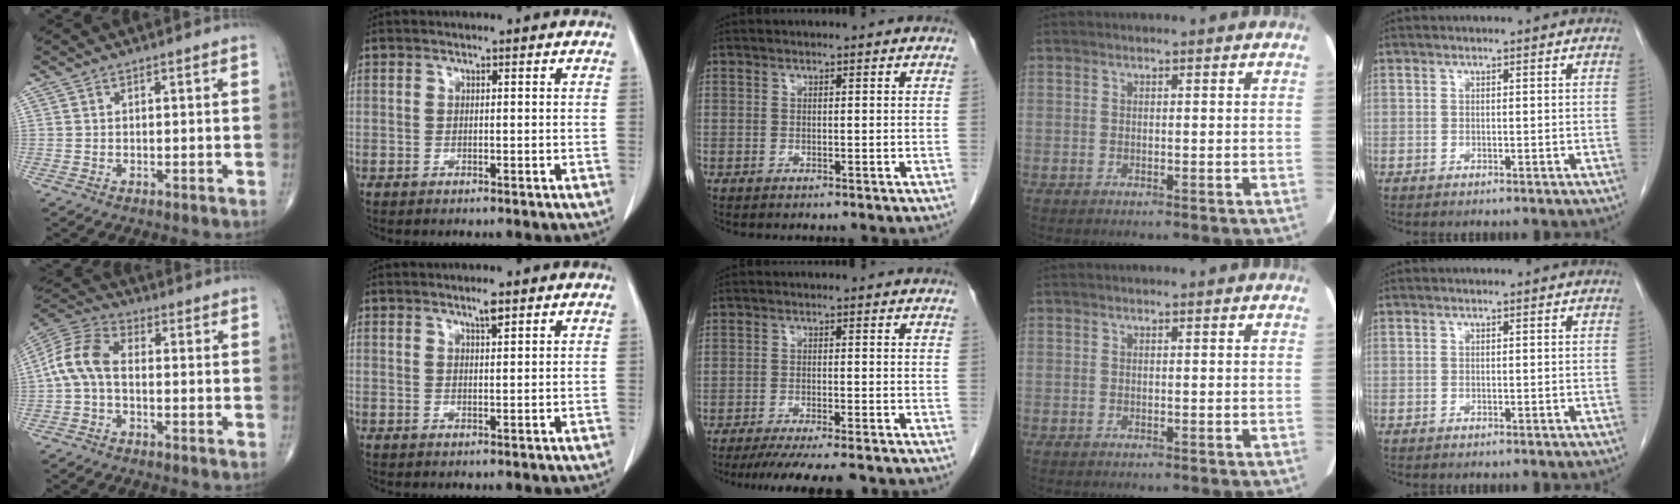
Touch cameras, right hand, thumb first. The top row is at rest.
{"thumb": {"total": 8.9, "force": [-0.8, 5.2, 7.1], "torque": [-0.147, 0.028, -0.029]}, "index": {"total": 1.7, "force": [1.2, 0.0, 1.1], "torque": [-0.022, -0.001, 0.022]}, "middle": {"total": 11.0, "force": [-9.5, 0.5, 5.5], "torque": [-0.066, -0.024, -0.134]}}